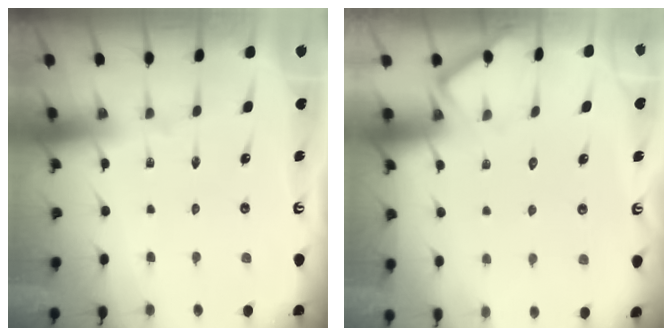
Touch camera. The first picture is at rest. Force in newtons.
{"total": 4.1, "press": 4.0, "slide": 0.6}